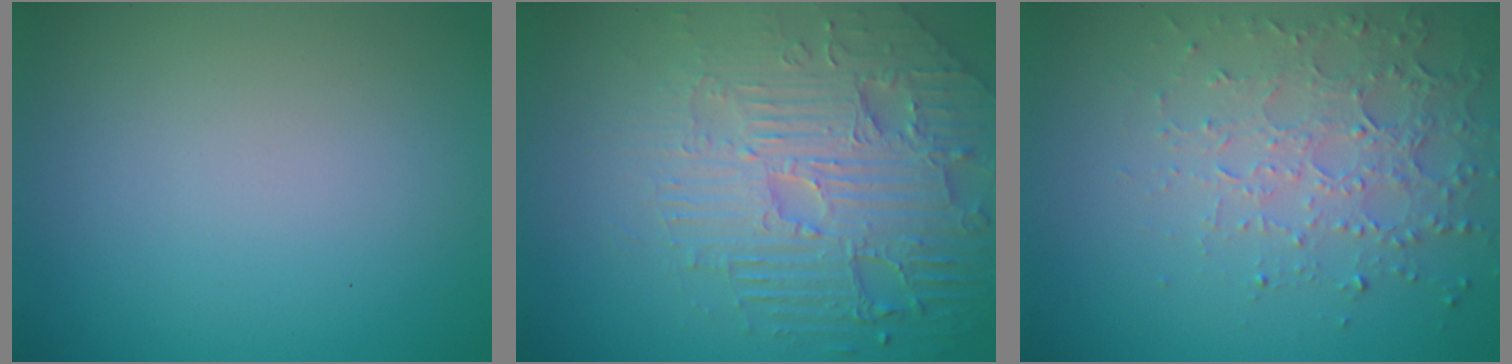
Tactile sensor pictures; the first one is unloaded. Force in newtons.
{"total": 7.2, "press": 5.4, "slide": 4.7}
{"total": 4.6, "press": 3.4, "slide": 3.1}